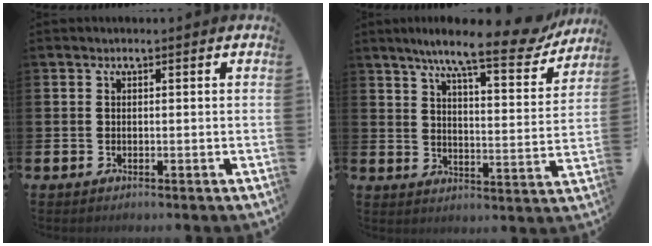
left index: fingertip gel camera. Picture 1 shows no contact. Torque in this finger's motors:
{"motor_torque": [1.06, -1.08, 1.05, 0.21]}